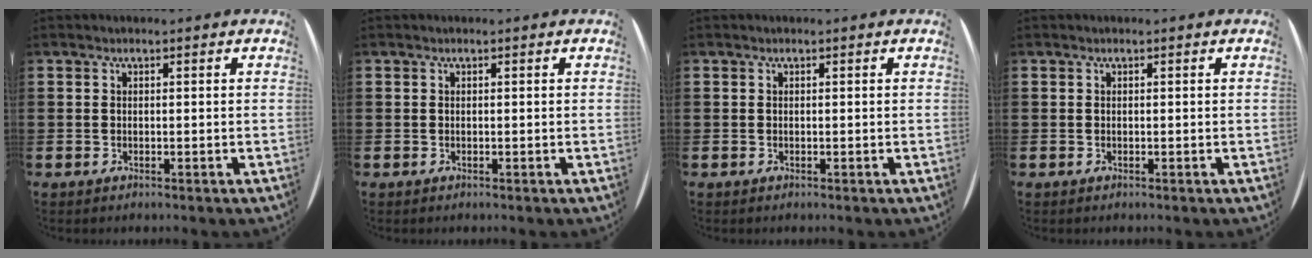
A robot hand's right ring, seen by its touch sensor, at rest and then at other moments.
{"total": 0.0}
{"total": 0.0}
{"total": 0.0}